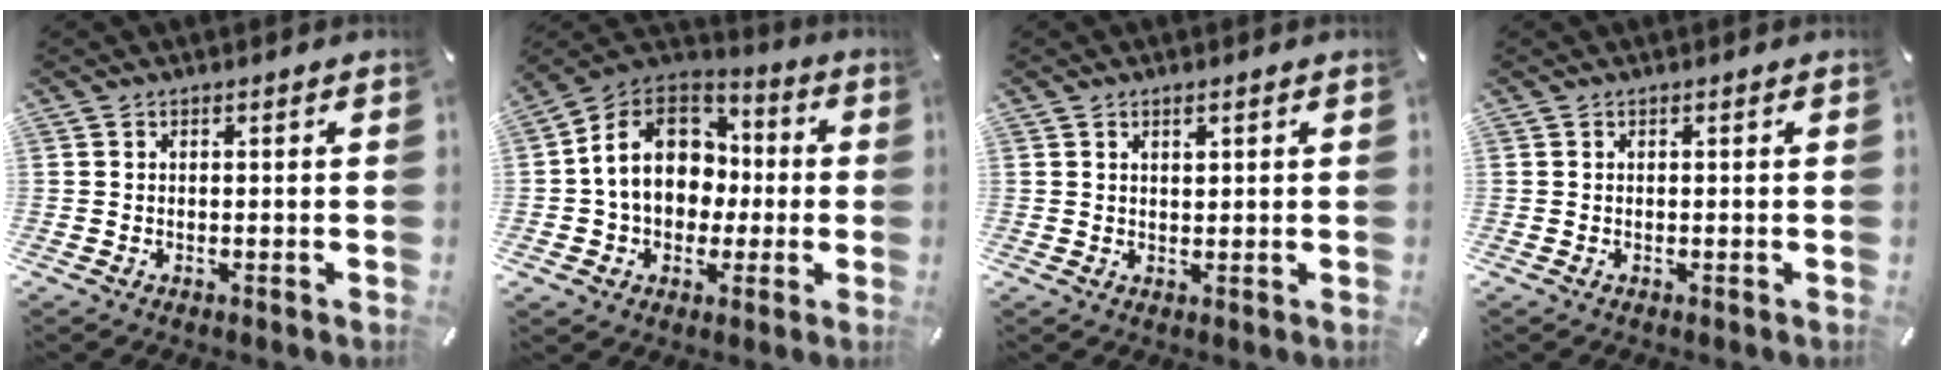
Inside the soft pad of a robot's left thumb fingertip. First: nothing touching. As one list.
[{"total": 15.6, "force": [-0.3, 13.2, 8.3], "torque": [-0.171, 0.016, -0.002]}, {"total": 1.5, "force": [0.9, 0.7, 1.0], "torque": [-0.021, 0.002, 0.015]}, {"total": 0.0}]